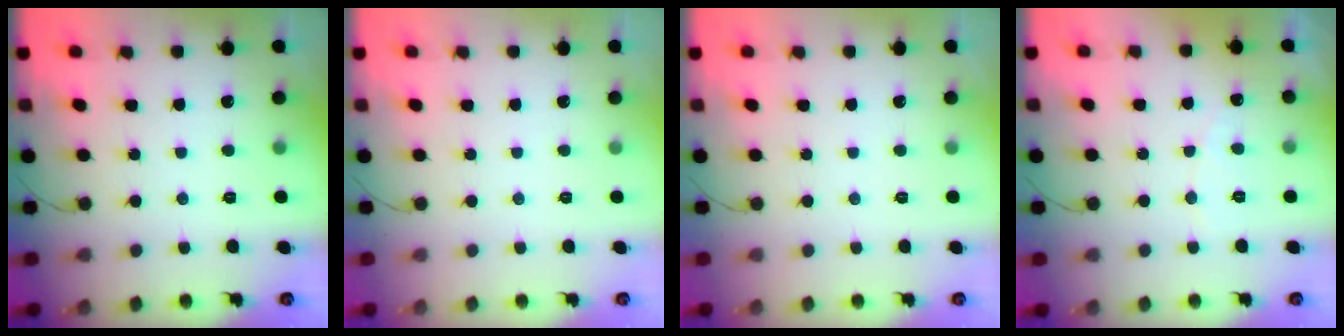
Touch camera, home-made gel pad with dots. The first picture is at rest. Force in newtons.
{"total": 0.0}
{"total": 0.0}
{"total": 2.8, "press": 2.8, "slide": 0.2}